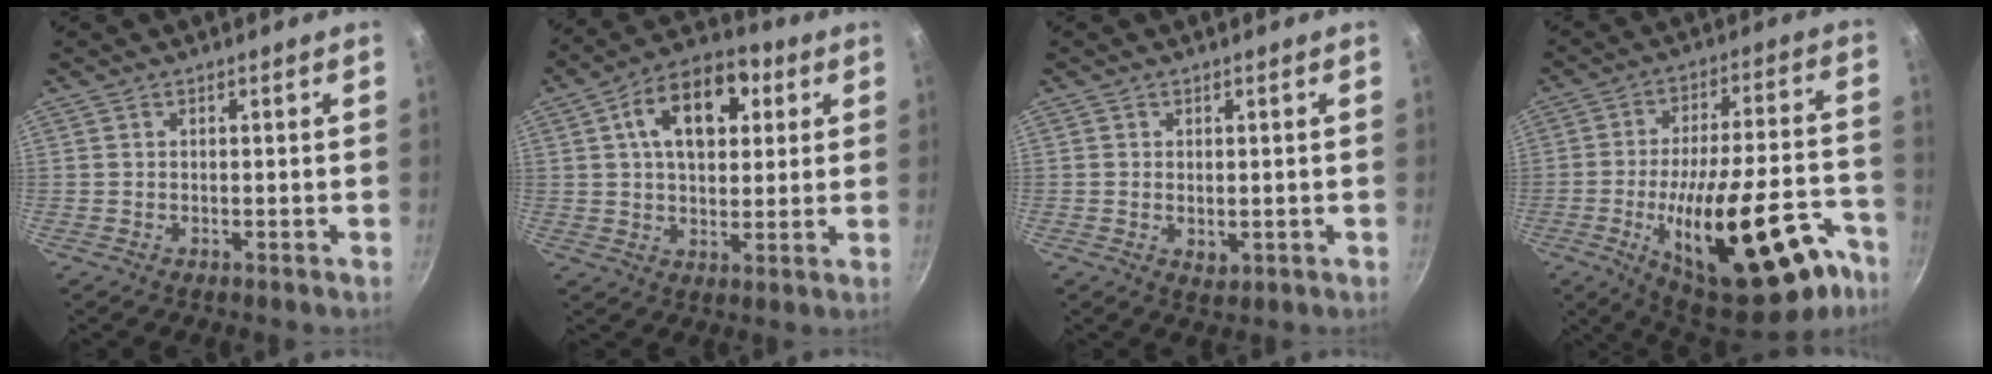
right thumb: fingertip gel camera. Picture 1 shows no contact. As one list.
[{"total": 14.9, "force": [4.6, 9.3, 10.8], "torque": [-0.133, 0.005, 0.059]}, {"total": 2.4, "force": [0.0, 1.7, 1.6], "torque": [-0.024, -0.006, 0.002]}, {"total": 29.0, "force": [-14.0, 11.3, 22.8], "torque": [-0.283, 0.063, -0.200]}]